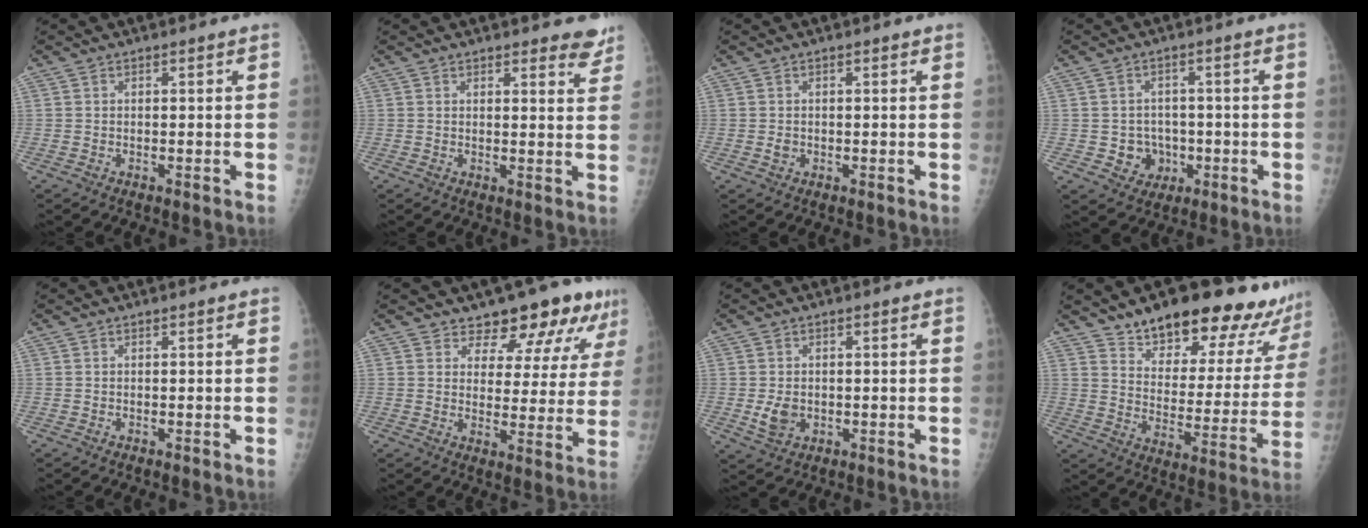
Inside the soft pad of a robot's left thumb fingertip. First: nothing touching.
{"total": 4.6, "force": [4.1, 1.6, 1.6], "torque": [0.007, -0.025, 0.038]}
{"total": 1.1, "force": [-0.1, 1.0, 0.6], "torque": [-0.006, 0.001, 0.000]}
{"total": 5.7, "force": [-1.2, 5.2, 1.8], "torque": [0.003, 0.011, -0.012]}
{"total": 0.0}
{"total": 11.9, "force": [9.6, 5.2, 4.7], "torque": [-0.017, -0.059, 0.114]}
{"total": 4.0, "force": [-0.4, 3.1, 2.5], "torque": [-0.038, -0.003, 0.000]}
{"total": 23.1, "force": [19.3, 7.5, 10.2], "torque": [-0.100, -0.115, 0.267]}